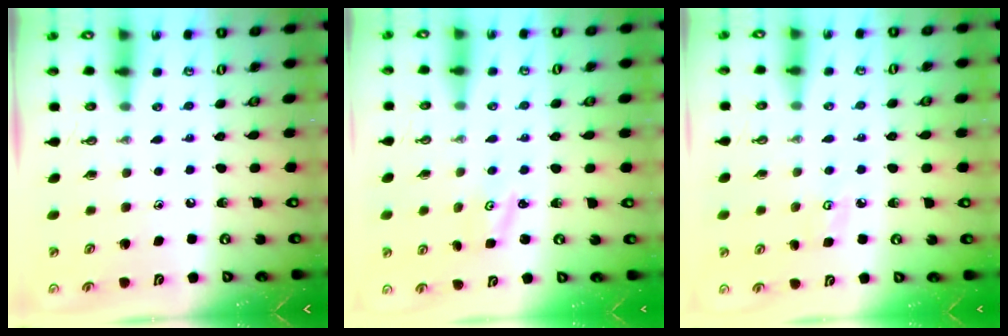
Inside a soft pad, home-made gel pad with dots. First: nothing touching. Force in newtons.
{"total": 1.4, "press": 1.4, "slide": 0.3}
{"total": 4.4, "press": 4.4, "slide": 0.4}